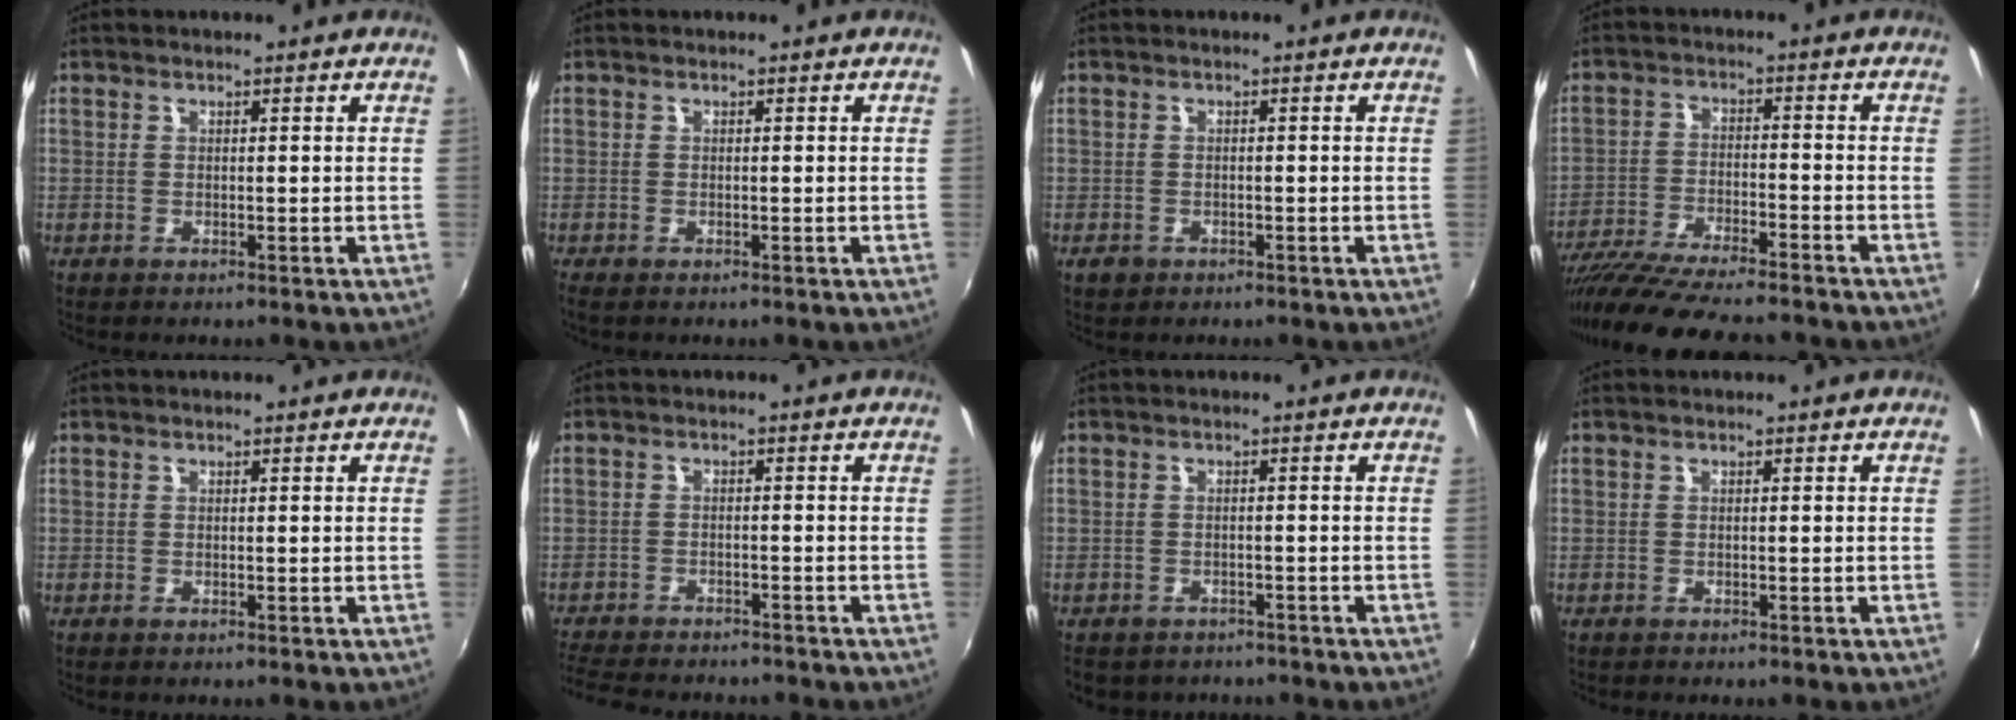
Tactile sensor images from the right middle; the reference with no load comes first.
{"total": 0.8, "force": [-0.7, 0.2, 0.4], "torque": [-0.012, -0.004, -0.012]}
{"total": 1.9, "force": [-1.1, 1.3, 0.6], "torque": [-0.015, -0.003, -0.018]}
{"total": 17.3, "force": [-15.0, 2.0, 8.3], "torque": [-0.165, -0.039, -0.249]}
{"total": 0.0}
{"total": 11.3, "force": [-10.1, 3.1, 4.0], "torque": [-0.106, -0.016, -0.162]}
{"total": 5.7, "force": [-4.7, 2.8, 1.5], "torque": [-0.040, -0.018, -0.068]}
{"total": 0.6, "force": [-0.6, 0.2, 0.1], "torque": [-0.003, -0.003, -0.011]}